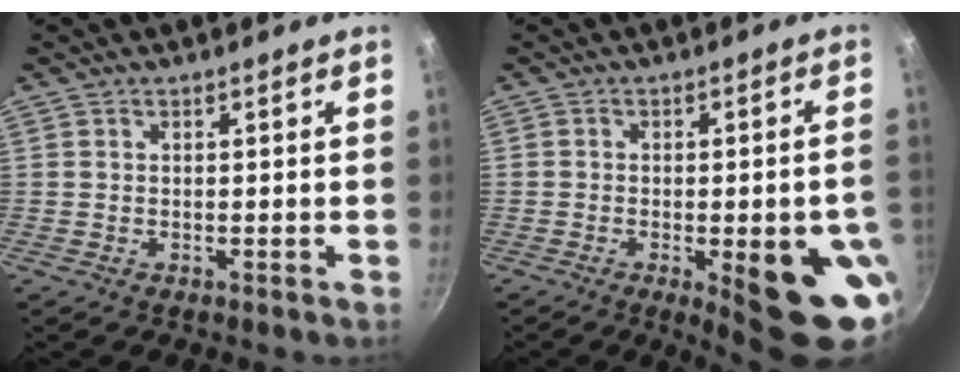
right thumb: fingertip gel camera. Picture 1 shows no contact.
{"total": 15.0, "force": [-4.4, 4.6, 13.6], "torque": [-0.141, 0.007, -0.049]}